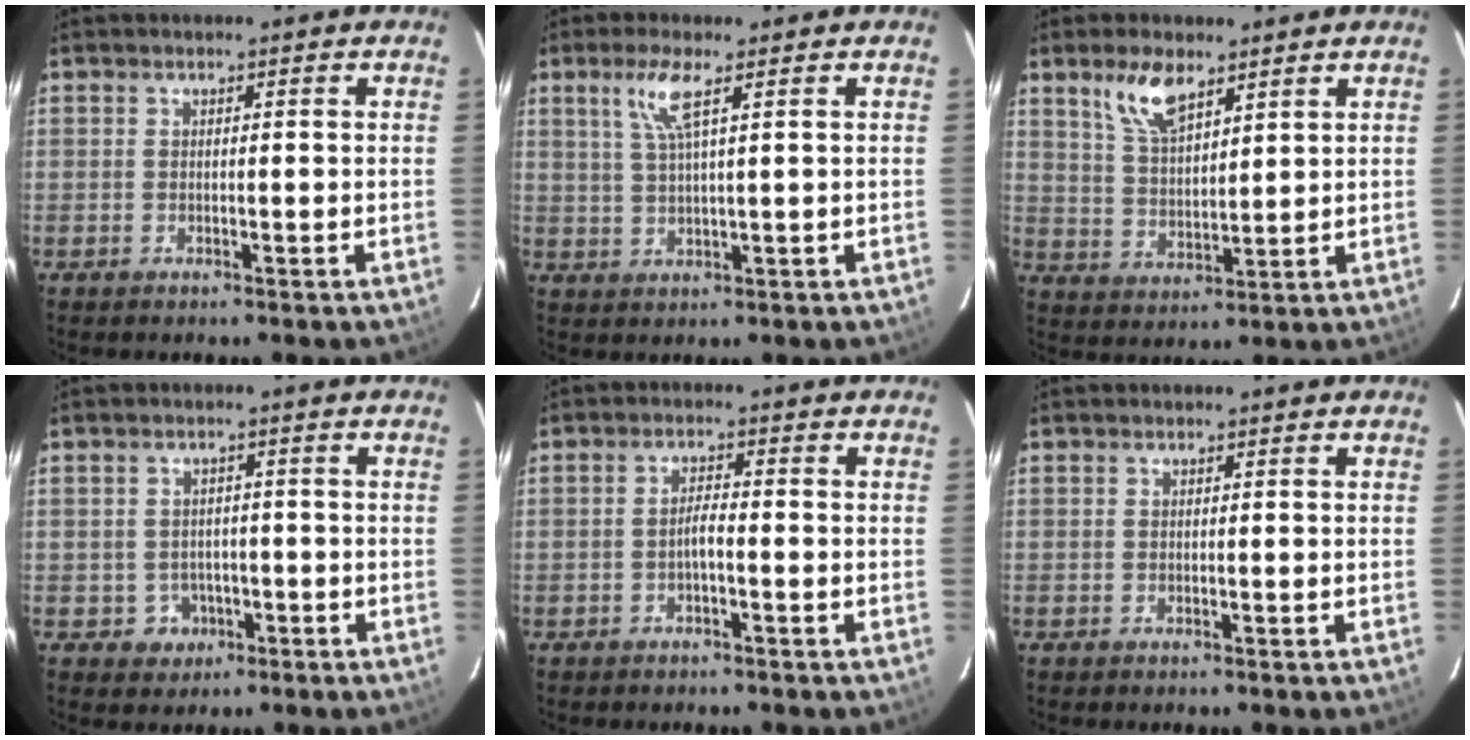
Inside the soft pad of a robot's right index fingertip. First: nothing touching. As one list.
[{"total": 5.0, "force": [2.4, 0.2, 4.3], "torque": [-0.089, 0.002, 0.051]}, {"total": 7.7, "force": [5.1, 3.3, 4.8], "torque": [-0.091, 0.009, 0.104]}, {"total": 4.1, "force": [-1.3, 3.9, 0.3], "torque": [-0.014, 0.015, -0.010]}, {"total": 2.0, "force": [-1.2, 0.2, 1.7], "torque": [-0.033, 0.005, -0.021]}, {"total": 0.0}]